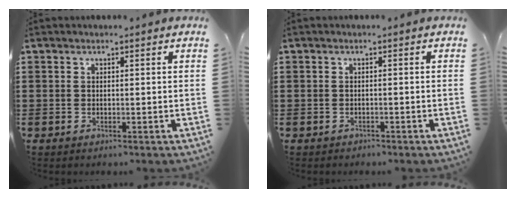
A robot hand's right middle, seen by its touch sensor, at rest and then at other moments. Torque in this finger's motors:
{"motor_torque": [0.87, 0.35, -0.04, 0.00]}